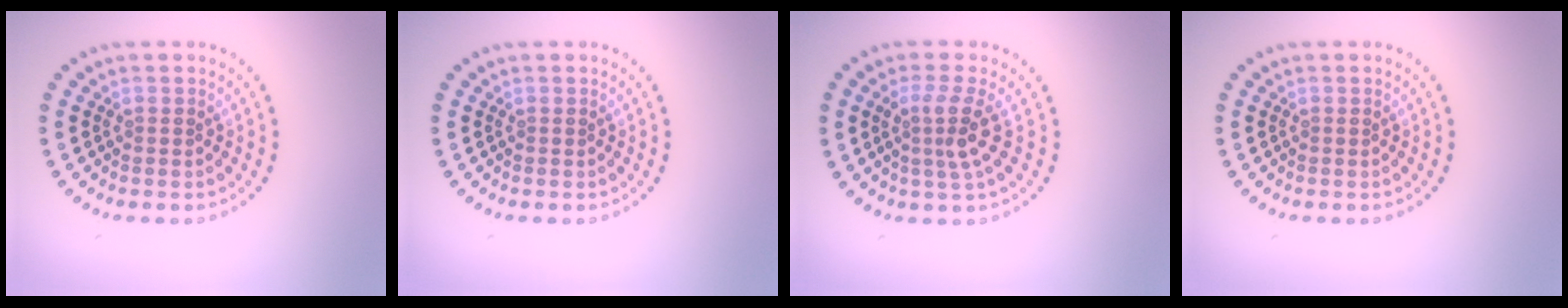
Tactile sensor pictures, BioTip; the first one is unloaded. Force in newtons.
{"total": 0.0}
{"total": 3.1, "press": 2.2, "slide": 2.1}
{"total": 0.0}